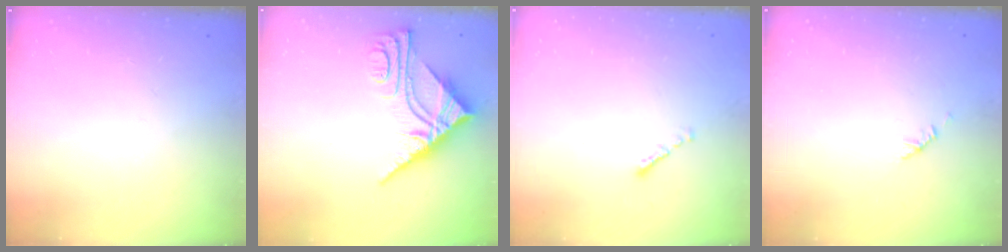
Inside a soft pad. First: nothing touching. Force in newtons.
{"total": 9.8, "press": 9.7, "slide": 0.9}
{"total": 0.7, "press": 0.5, "slide": 0.4}
{"total": 1.9, "press": 1.8, "slide": 0.6}